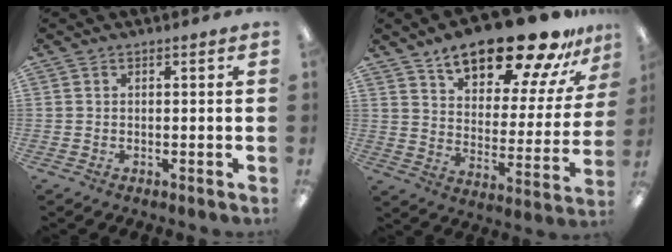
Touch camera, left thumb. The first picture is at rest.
{"total": 22.5, "force": [16.9, 7.8, 12.7], "torque": [-0.194, -0.109, 0.281]}